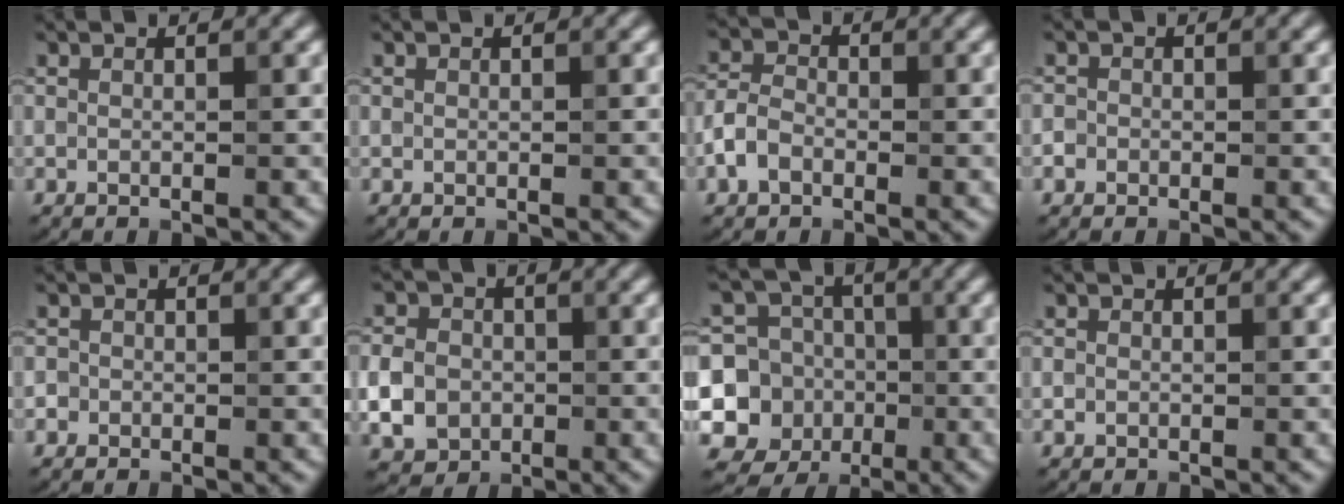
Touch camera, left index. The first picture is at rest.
{"total": 0.0}
{"total": 2.6, "force": [-1.3, 1.7, 1.5], "torque": [-0.033, 0.013, -0.034]}
{"total": 1.2, "force": [-0.4, 1.1, 0.3], "torque": [0.007, 0.016, -0.016]}
{"total": 1.6, "force": [-0.3, 1.5, 0.3], "torque": [0.013, 0.018, -0.028]}
{"total": 4.8, "force": [-0.9, 4.1, 2.4], "torque": [-0.053, 0.001, -0.026]}
{"total": 9.5, "force": [-1.6, 8.9, 3.0], "torque": [-0.055, -0.008, -0.041]}
{"total": 0.6, "force": [0.0, 0.5, 0.2], "torque": [0.007, 0.004, -0.005]}